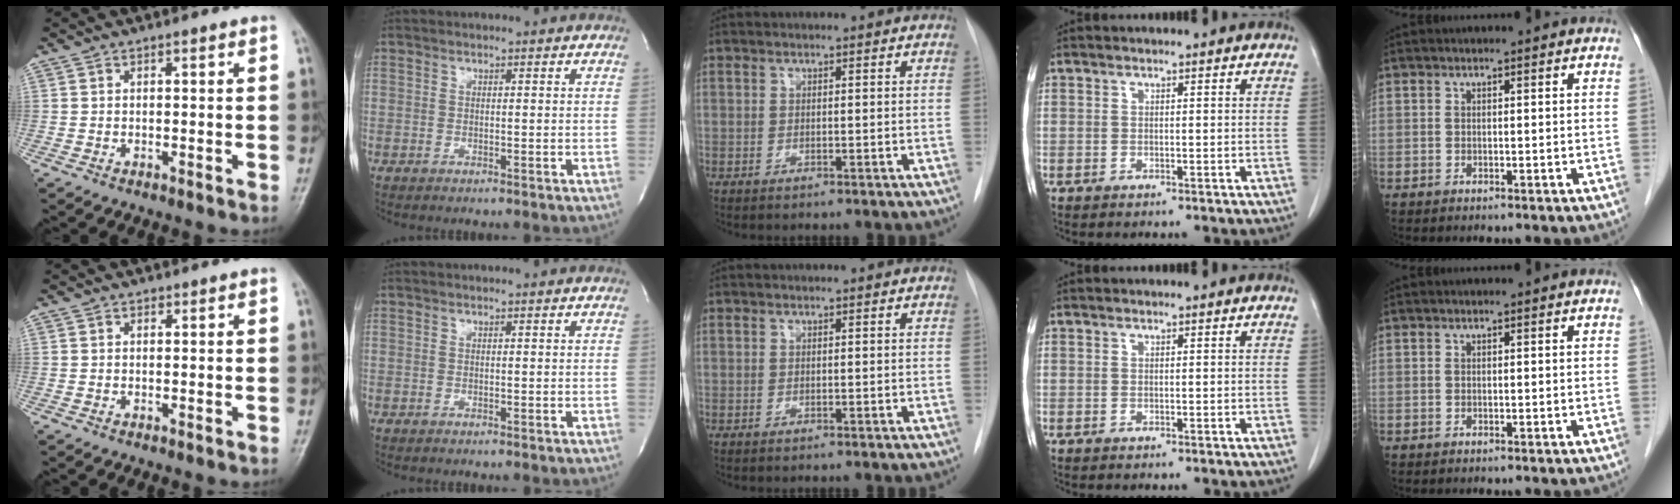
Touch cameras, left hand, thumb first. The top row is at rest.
{}